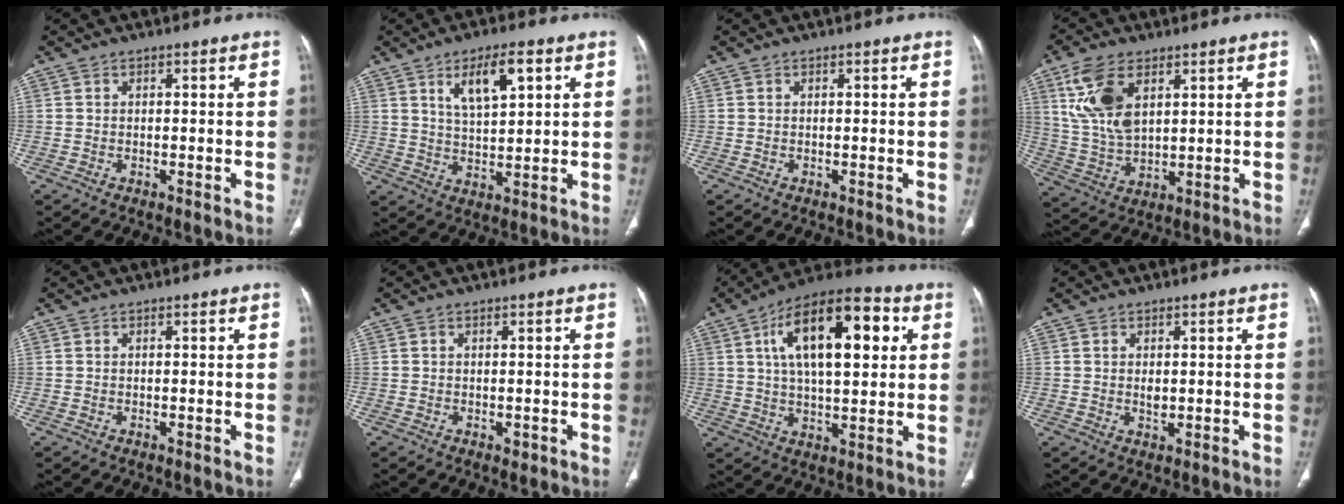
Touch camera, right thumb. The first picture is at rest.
{"total": 8.7, "force": [4.0, 3.3, 6.9], "torque": [-0.108, -0.016, 0.074]}
{"total": 0.0}
{"total": 12.1, "force": [5.0, 6.6, 8.8], "torque": [-0.174, -0.015, 0.107]}
{"total": 0.0}
{"total": 1.0, "force": [-0.2, 0.7, 0.7], "torque": [-0.004, -0.001, 0.001]}
{"total": 19.9, "force": [5.8, 8.9, 16.8], "torque": [-0.249, 0.009, 0.085]}
{"total": 1.7, "force": [0.2, 1.0, 1.3], "torque": [-0.022, -0.004, 0.007]}